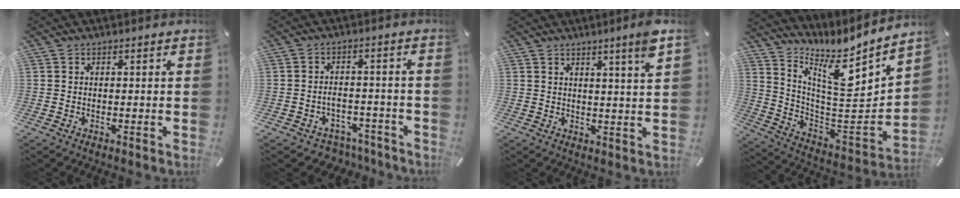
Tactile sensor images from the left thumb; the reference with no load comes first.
{"total": 4.6, "force": [-2.6, 3.4, 1.7], "torque": [-0.028, 0.017, -0.047]}
{"total": 5.6, "force": [3.5, -0.5, 4.3], "torque": [-0.072, -0.017, 0.054]}
{"total": 10.0, "force": [8.8, 1.5, 4.4], "torque": [-0.069, -0.134, 0.137]}